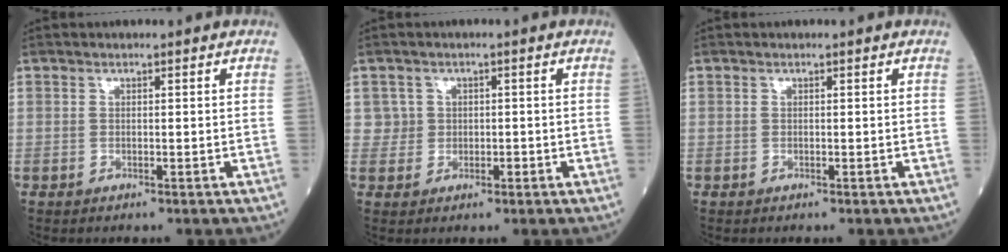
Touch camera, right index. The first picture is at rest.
{"total": 2.4, "force": [0.2, 2.3, -0.1], "torque": [0.013, 0.005, 0.002]}
{"total": 0.0}